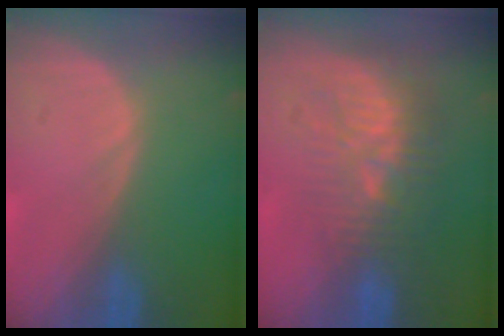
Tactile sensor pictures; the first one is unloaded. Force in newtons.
{"total": 10.3, "press": 8.9, "slide": 5.1}